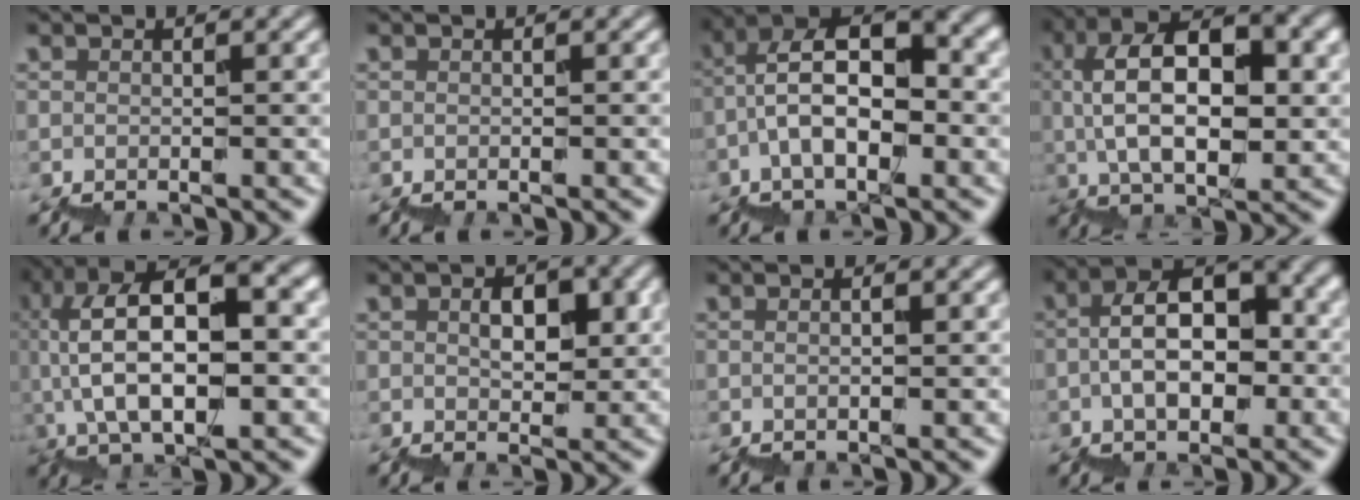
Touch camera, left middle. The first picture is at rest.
{"total": 0.0}
{"total": 7.2, "force": [-0.5, 3.8, 6.1], "torque": [-0.108, 0.029, -0.013]}
{"total": 8.9, "force": [2.8, 3.6, 7.6], "torque": [-0.133, 0.027, 0.048]}
{"total": 10.2, "force": [2.0, 3.9, 9.2], "torque": [-0.174, 0.027, 0.035]}
{"total": 3.0, "force": [1.9, 1.5, 1.9], "torque": [-0.026, 0.013, 0.029]}
{"total": 0.7, "force": [0.5, 0.1, 0.5], "torque": [-0.005, -0.001, -0.001]}
{"total": 6.1, "force": [-0.2, 3.2, 5.2], "torque": [-0.081, 0.029, -0.010]}